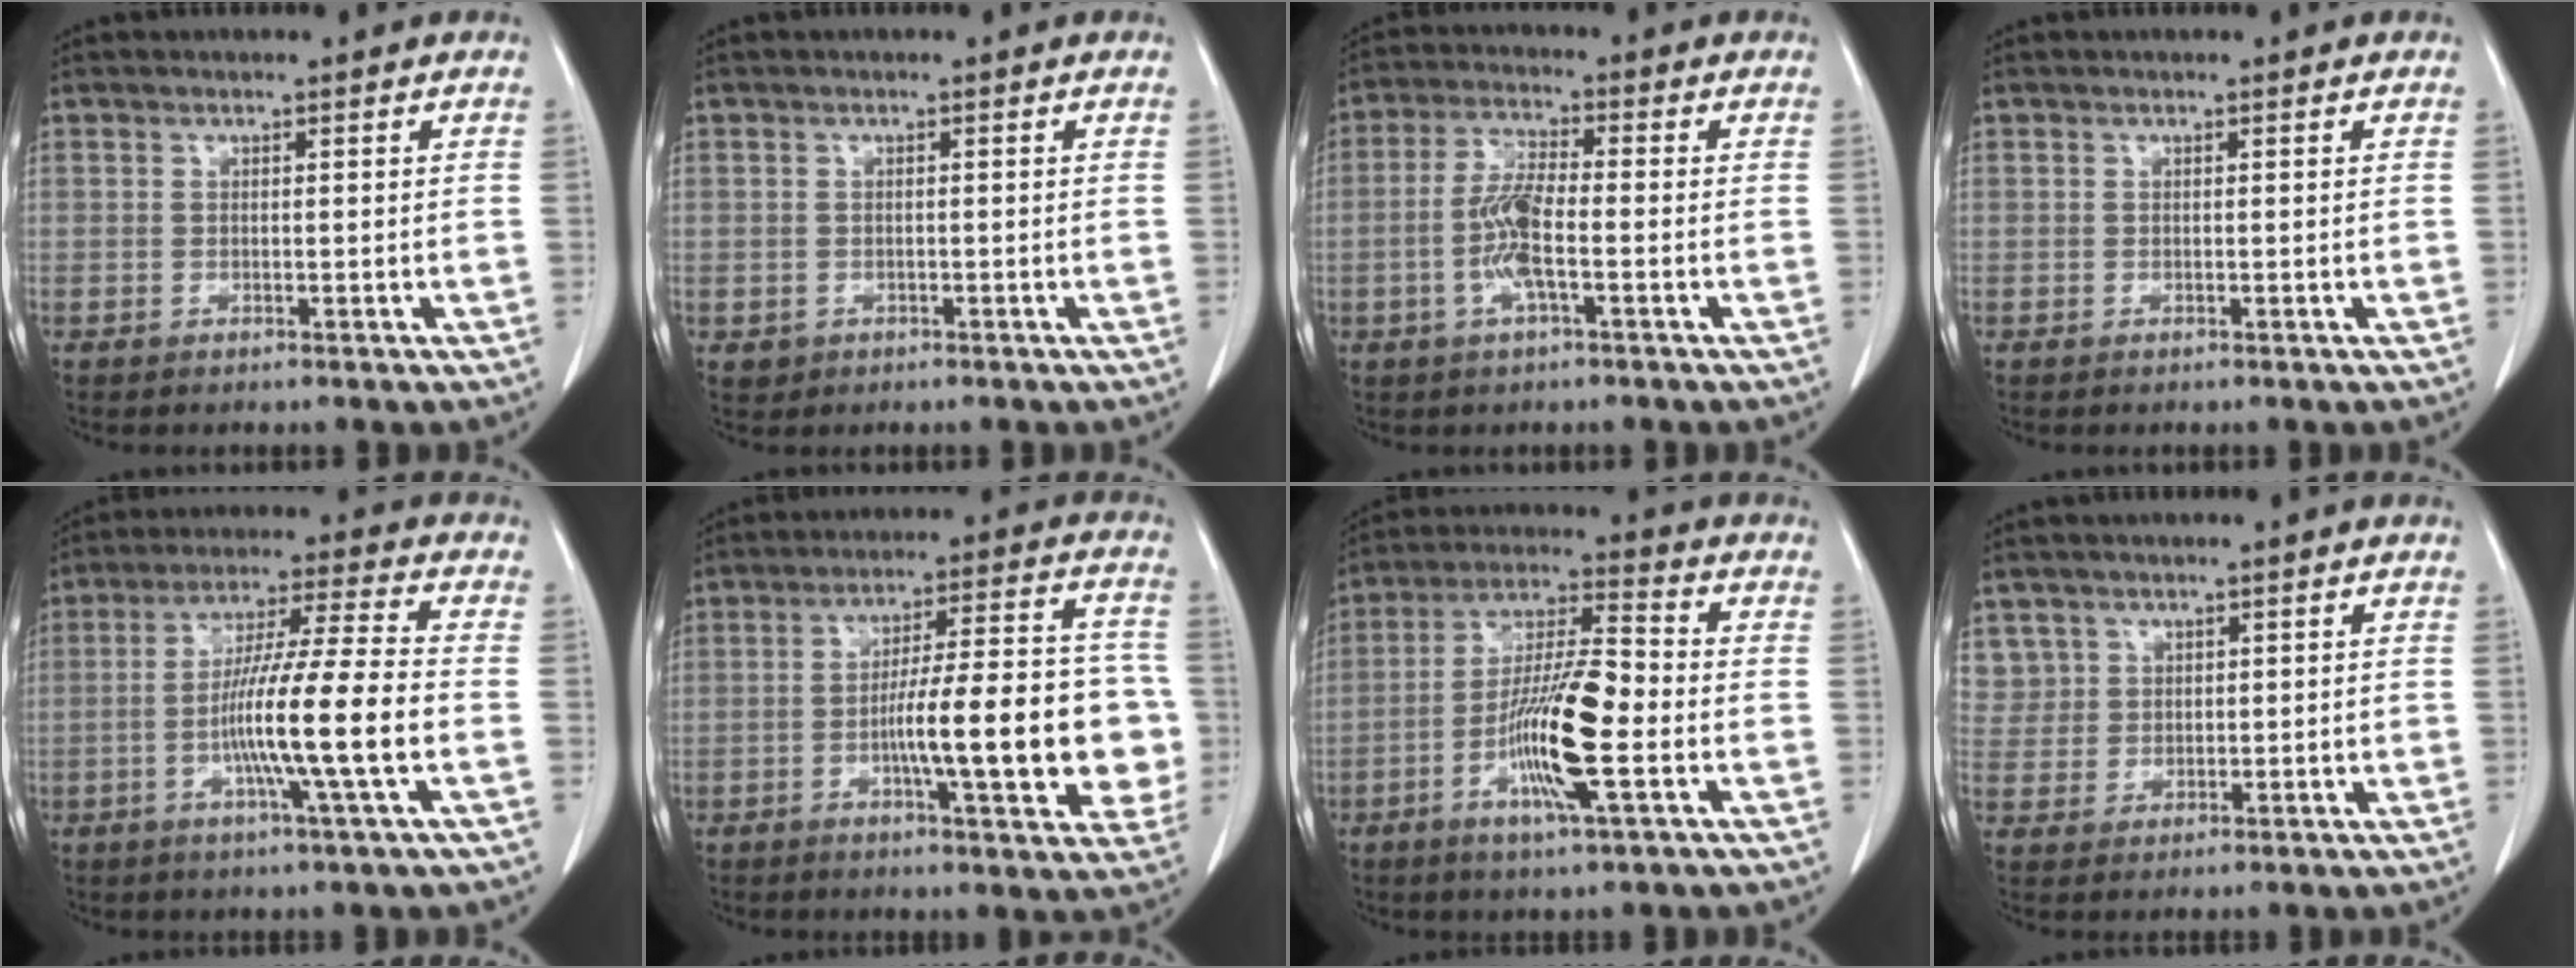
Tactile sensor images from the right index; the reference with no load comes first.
{"total": 1.4, "force": [-0.5, 1.4, 0.1], "torque": [-0.002, 0.004, -0.001]}
{"total": 6.8, "force": [-1.7, 1.3, 6.4], "torque": [-0.139, 0.002, -0.039]}
{"total": 0.0}
{"total": 13.7, "force": [-3.0, -0.8, 13.3], "torque": [-0.240, -0.004, -0.062]}
{"total": 17.0, "force": [-3.0, 3.3, 16.4], "torque": [-0.218, 0.026, -0.039]}
{"total": 13.3, "force": [-3.8, 1.5, 12.7], "torque": [-0.240, -0.004, -0.073]}
{"total": 4.3, "force": [2.5, 3.5, -0.2], "torque": [0.019, 0.004, 0.051]}